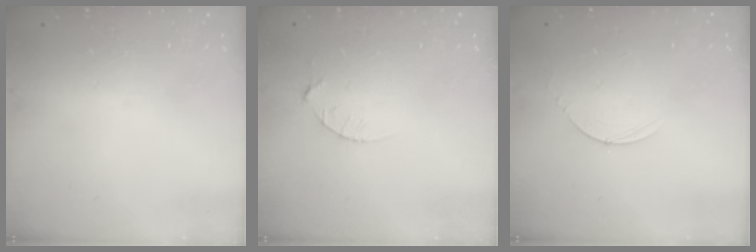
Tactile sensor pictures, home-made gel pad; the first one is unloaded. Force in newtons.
{"total": 3.1, "press": 3.1, "slide": 0.4}
{"total": 2.8, "press": 2.8, "slide": 0.3}